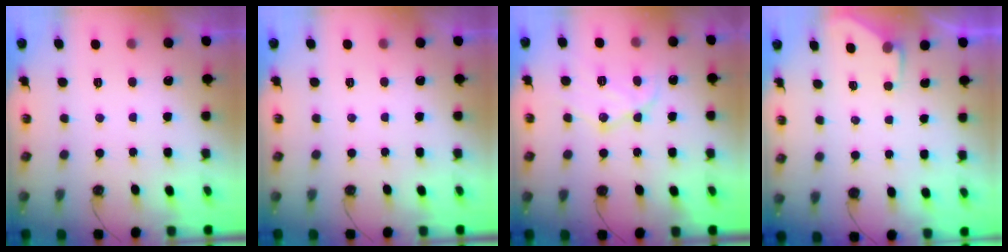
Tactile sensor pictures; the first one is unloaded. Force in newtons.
{"total": 0.0}
{"total": 12.7, "press": 12.6, "slide": 0.9}
{"total": 2.7, "press": 2.6, "slide": 0.5}